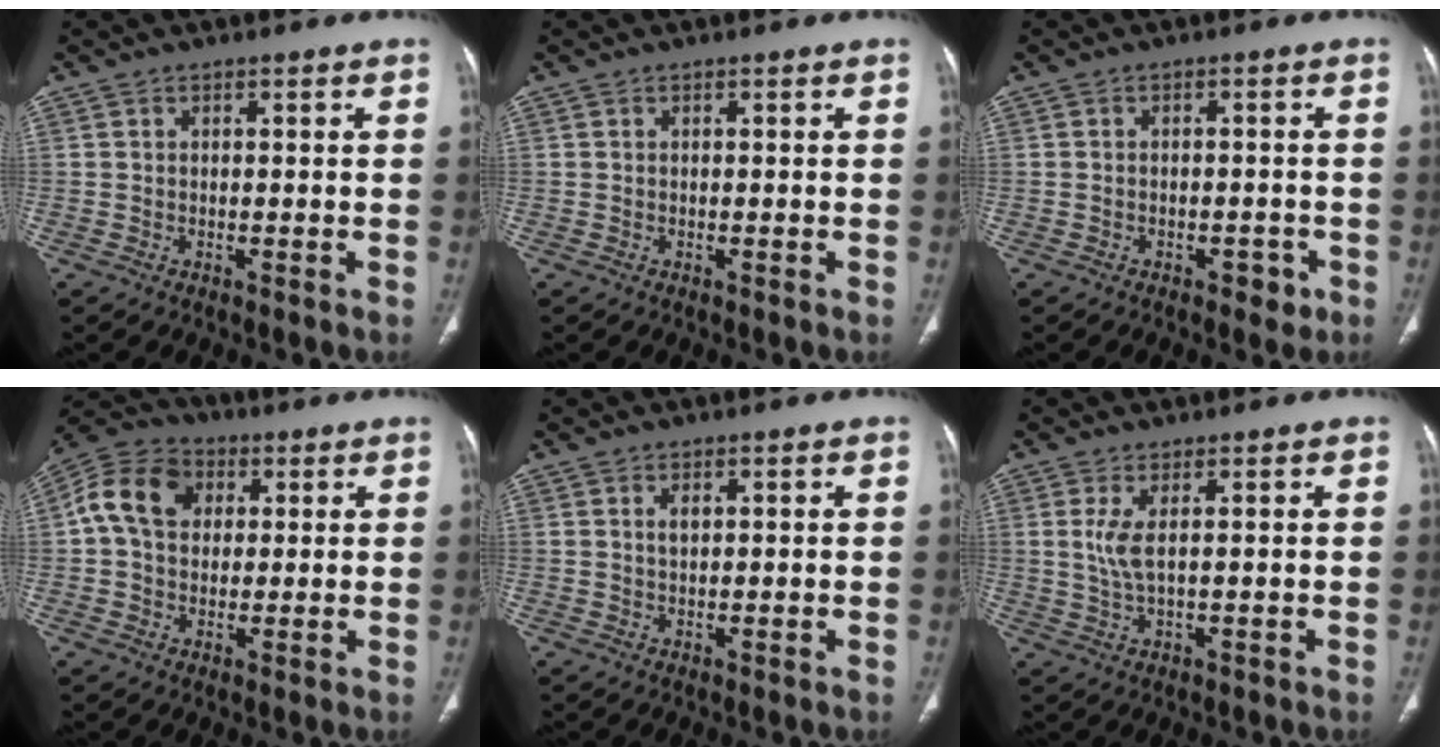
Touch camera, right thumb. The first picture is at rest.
{"total": 0.0}
{"total": 2.9, "force": [-1.6, 1.8, 1.7], "torque": [-0.013, 0.009, -0.018]}
{"total": 11.9, "force": [2.5, 9.1, 7.2], "torque": [-0.119, 0.018, 0.032]}
{"total": 1.8, "force": [0.7, 1.0, 1.3], "torque": [-0.021, -0.003, 0.015]}
{"total": 3.8, "force": [0.9, 0.9, 3.6], "torque": [-0.089, -0.008, 0.026]}